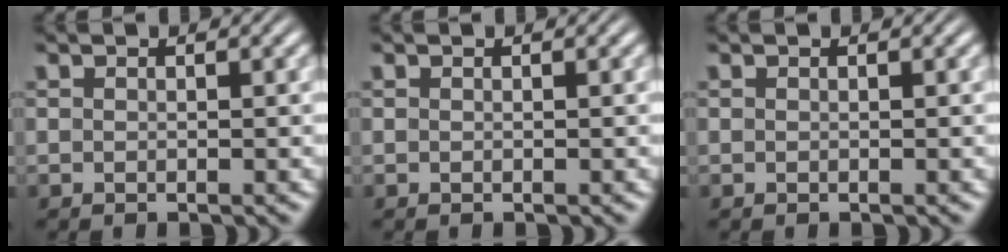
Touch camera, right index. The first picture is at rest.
{"total": 0.0}
{"total": 0.0}